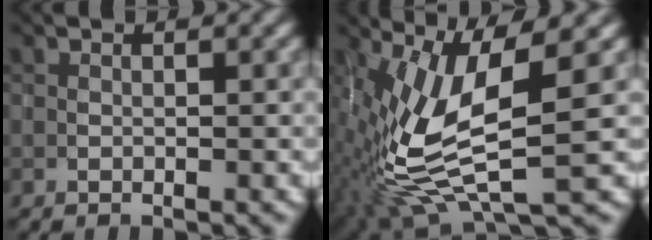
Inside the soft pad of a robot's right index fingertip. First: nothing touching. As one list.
[{"total": 10.7, "force": [-0.5, 3.7, 10.0], "torque": [-0.223, -0.013, -0.009]}]